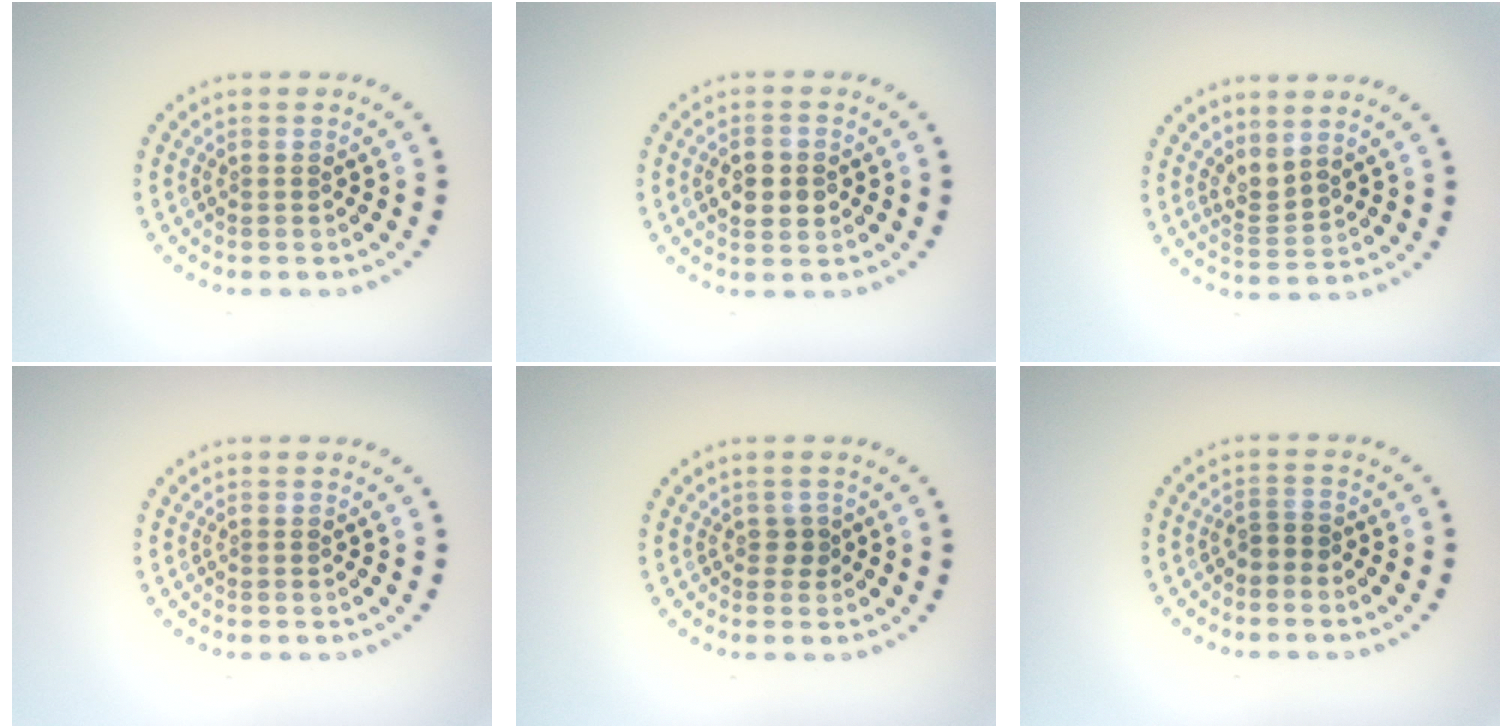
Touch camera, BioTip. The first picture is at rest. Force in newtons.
{"total": 2.9, "press": 2.9, "slide": 0.1}
{"total": 2.2, "press": 1.5, "slide": 1.6}
{"total": 0.0}
{"total": 0.9, "press": 0.7, "slide": 0.6}
{"total": 1.3, "press": 1.0, "slide": 0.8}